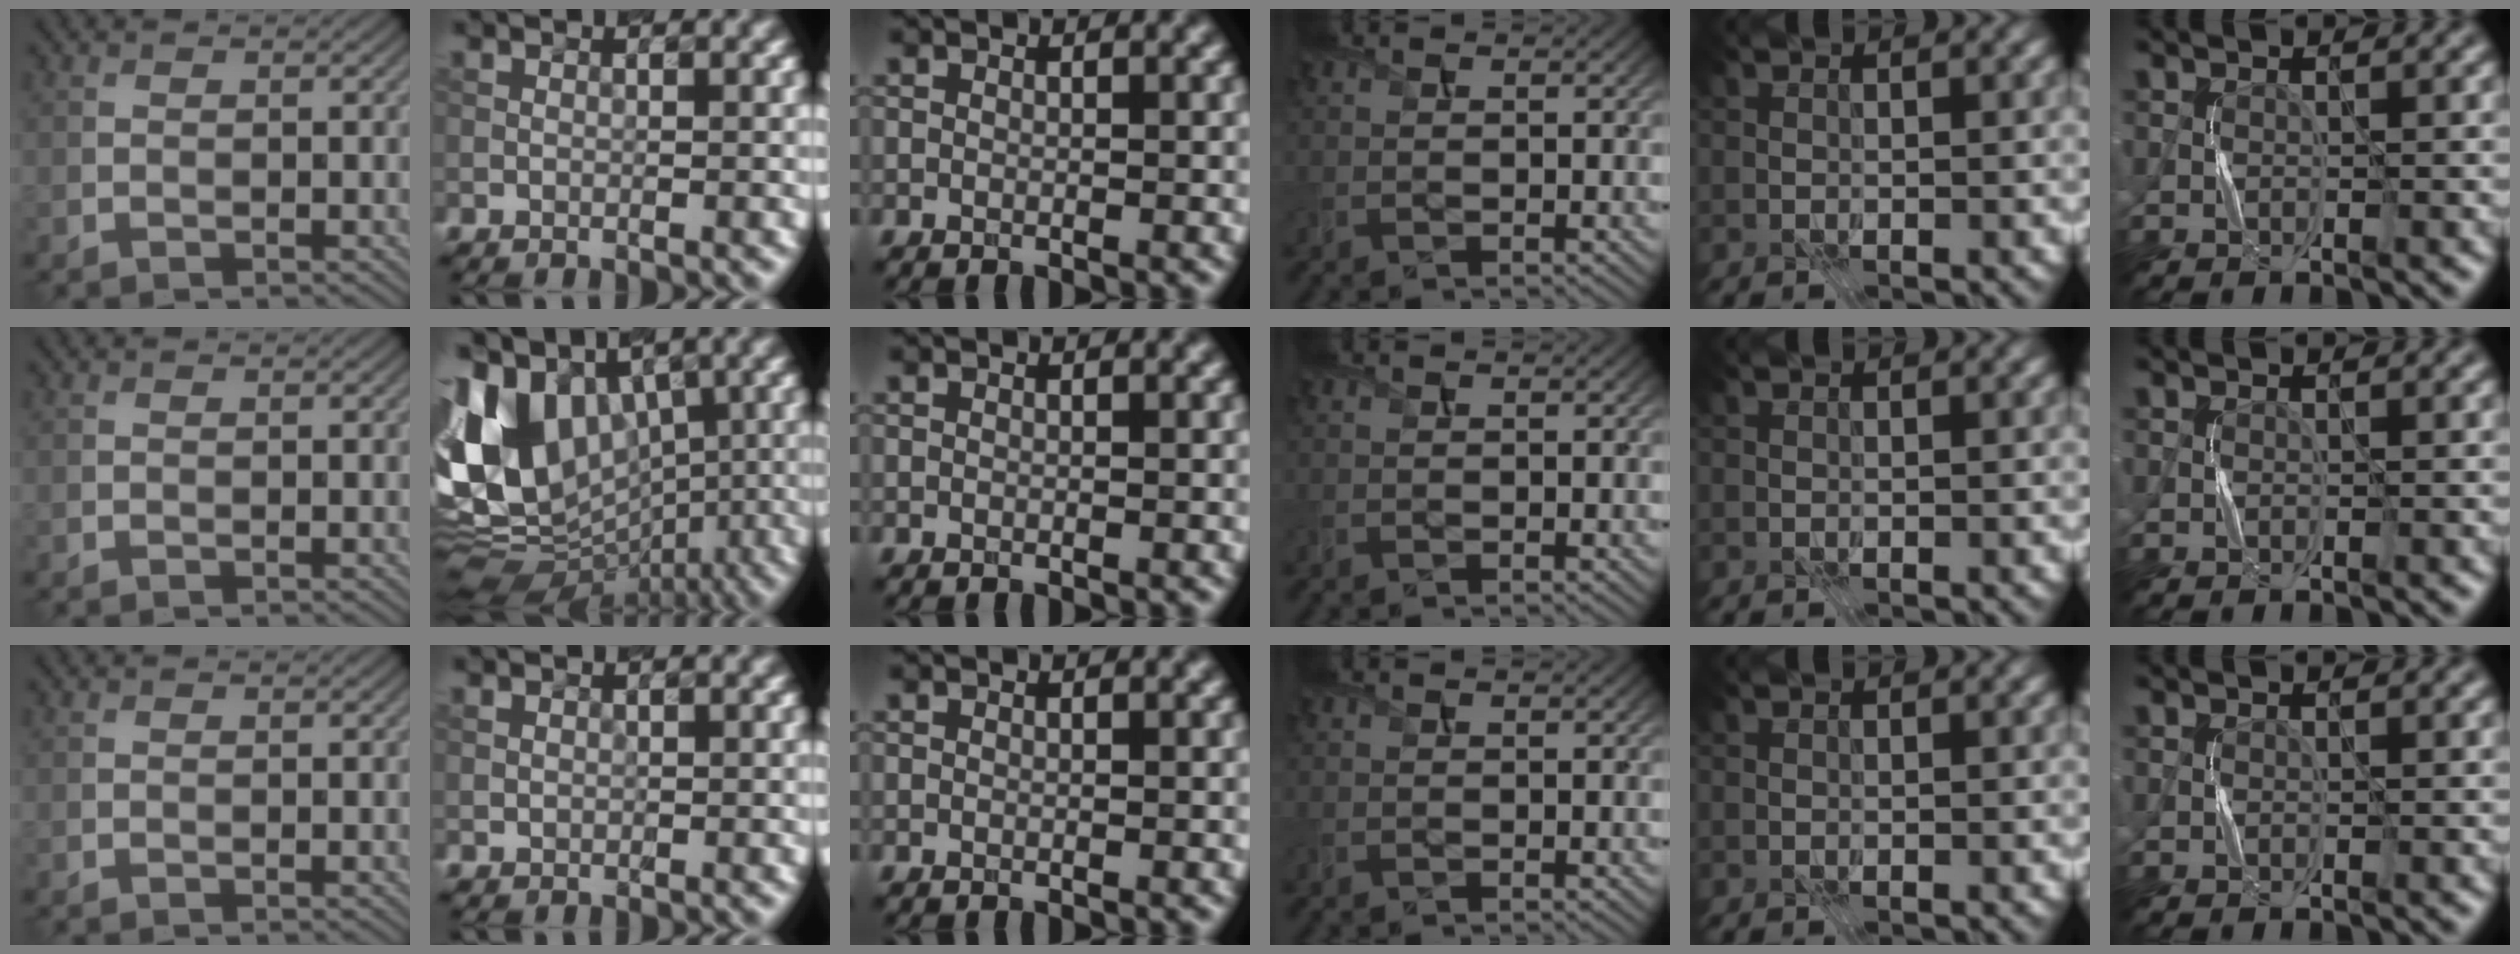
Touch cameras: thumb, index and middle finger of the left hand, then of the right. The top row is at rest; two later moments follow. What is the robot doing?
{"motion": "press", "object": "calculator"}